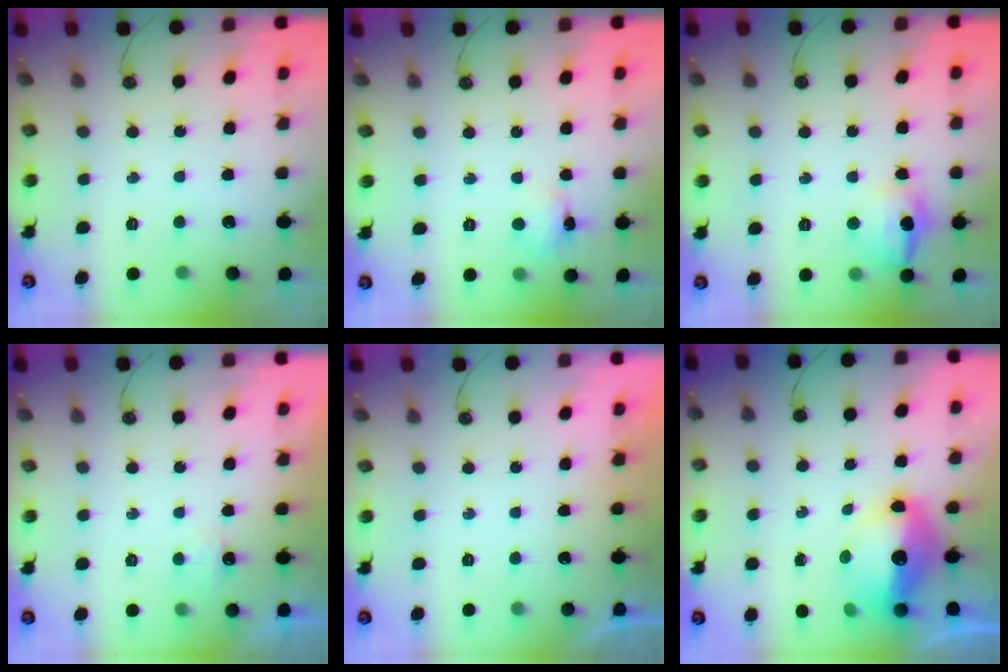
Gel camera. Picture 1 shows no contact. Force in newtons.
{"total": 2.8, "press": 2.8, "slide": 0.5}
{"total": 12.7, "press": 12.7, "slide": 1.2}
{"total": 2.9, "press": 2.8, "slide": 0.5}
{"total": 0.0}
{"total": 11.5, "press": 11.4, "slide": 1.5}